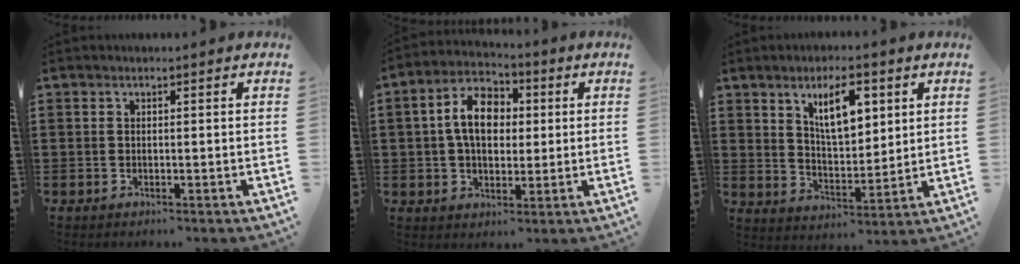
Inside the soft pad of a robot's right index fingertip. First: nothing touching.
{"total": 8.8, "force": [1.0, 5.6, 6.8], "torque": [-0.147, 0.014, 0.010]}
{"total": 8.0, "force": [3.7, 3.5, 6.2], "torque": [-0.110, 0.001, 0.059]}